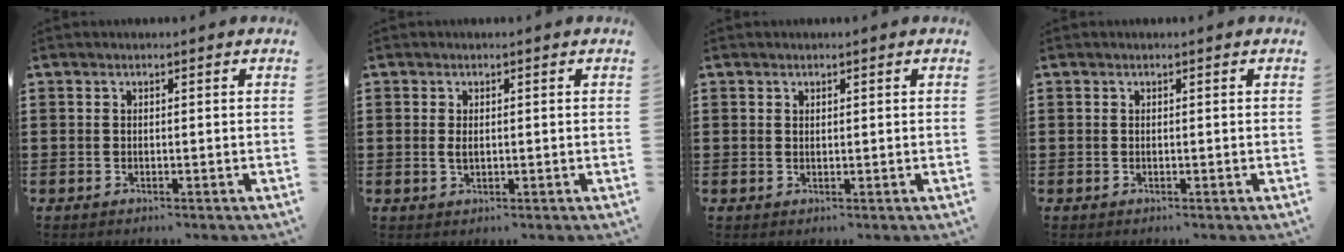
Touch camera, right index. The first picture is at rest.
{"total": 1.4, "force": [0.1, 0.6, 1.3], "torque": [-0.028, 0.001, 0.003]}
{"total": 0.6, "force": [0.4, 0.4, 0.2], "torque": [-0.005, 0.002, 0.008]}
{"total": 0.0}